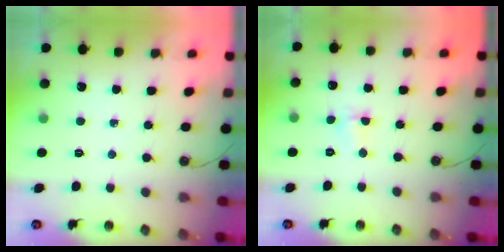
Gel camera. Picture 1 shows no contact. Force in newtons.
{"total": 2.2, "press": 2.1, "slide": 0.5}